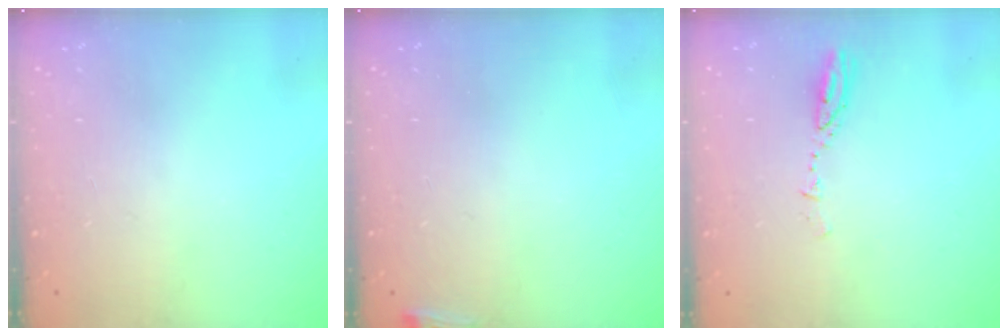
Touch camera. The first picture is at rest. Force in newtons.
{"total": 4.7, "press": 4.6, "slide": 0.8}
{"total": 3.9, "press": 3.9, "slide": 0.3}